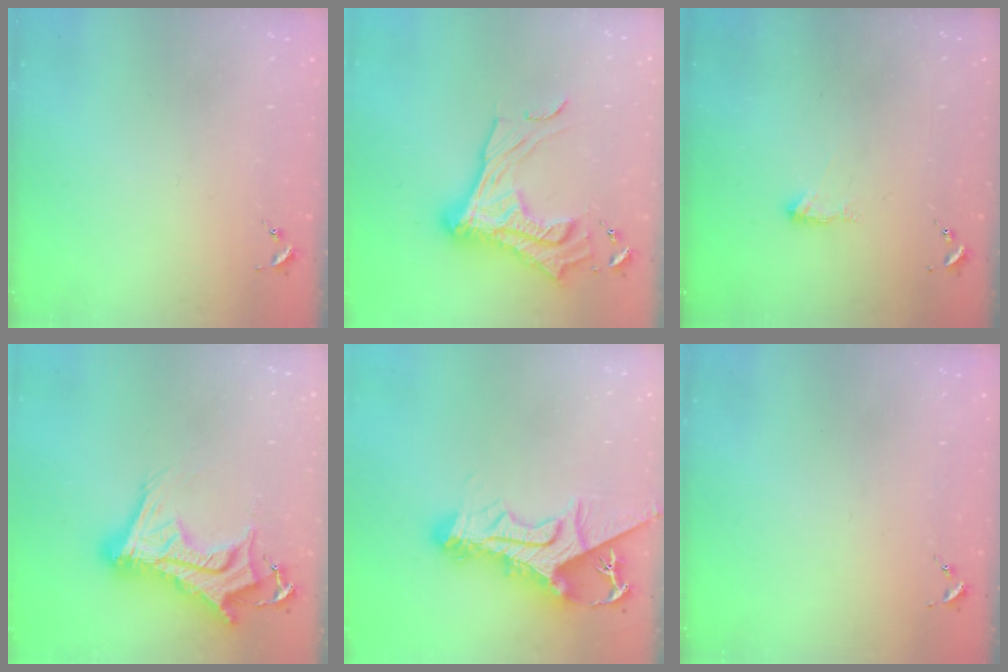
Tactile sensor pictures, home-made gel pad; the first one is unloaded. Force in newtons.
{"total": 20.4, "press": 20.4, "slide": 1.5}
{"total": 3.7, "press": 3.7, "slide": 0.7}
{"total": 17.8, "press": 17.8, "slide": 1.7}
{"total": 16.0, "press": 15.9, "slide": 1.9}
{"total": 0.0}